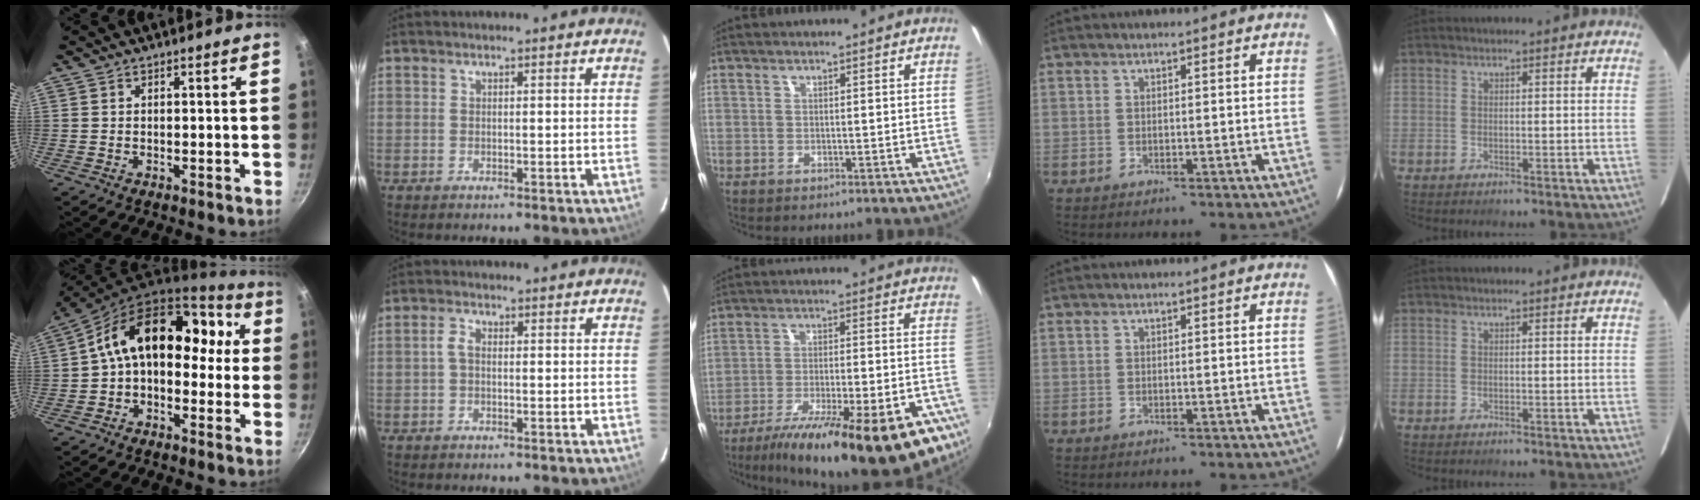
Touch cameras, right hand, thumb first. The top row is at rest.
{"thumb": {"total": 16.3, "force": [0.6, 11.4, 11.7], "torque": [-0.132, 0.065, -0.011]}, "index": {"total": 1.8, "force": [-0.1, 1.1, 1.5], "torque": [-0.033, 0.008, -0.005]}, "middle": {"total": 26.4, "force": [-17.6, 6.7, 18.5], "torque": [-0.300, -0.052, -0.254]}}